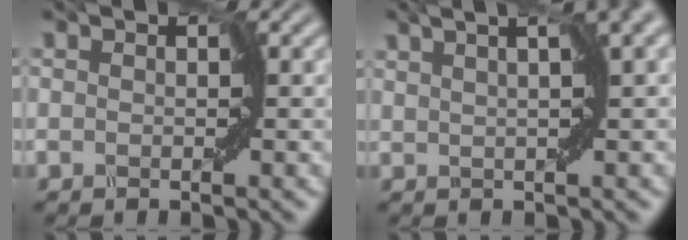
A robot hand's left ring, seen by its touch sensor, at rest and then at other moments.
{"total": 2.2, "force": [0.7, -0.4, 2.0], "torque": [-0.039, 0.004, 0.017]}